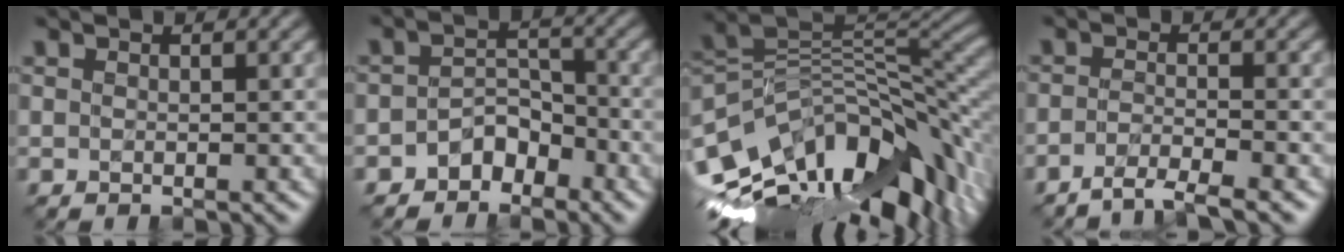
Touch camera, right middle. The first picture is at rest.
{"total": 2.8, "force": [-2.2, 1.6, 0.8], "torque": [-0.010, 0.010, -0.040]}
{"total": 14.3, "force": [-4.8, 7.2, 11.4], "torque": [-0.204, 0.014, -0.086]}
{"total": 2.9, "force": [-2.4, 0.2, 1.6], "torque": [-0.025, -0.004, -0.058]}